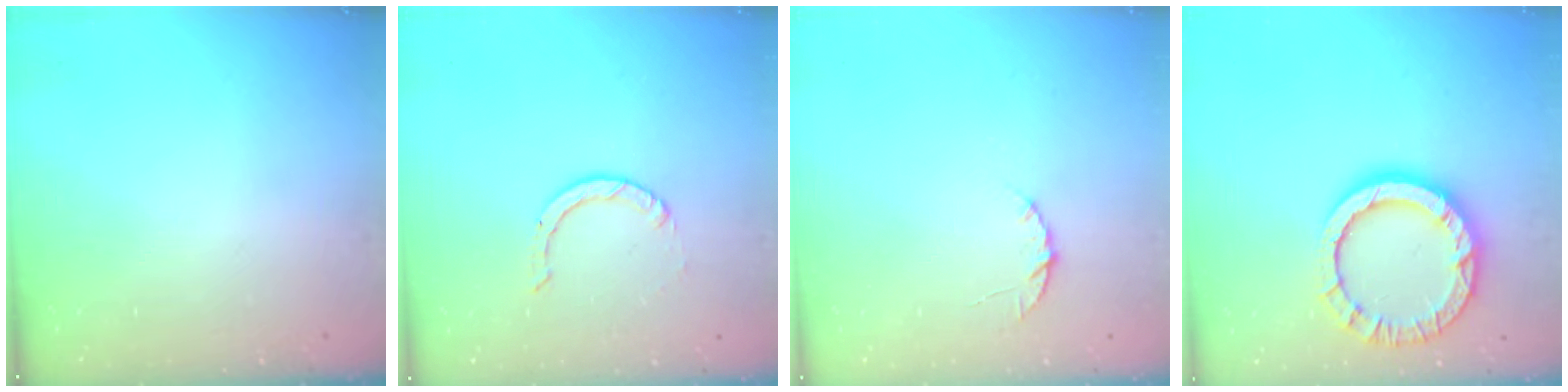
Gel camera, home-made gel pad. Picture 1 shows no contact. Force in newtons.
{"total": 0.9, "press": 0.9, "slide": 0.1}
{"total": 4.3, "press": 4.3, "slide": 0.5}
{"total": 13.5, "press": 13.5, "slide": 1.1}